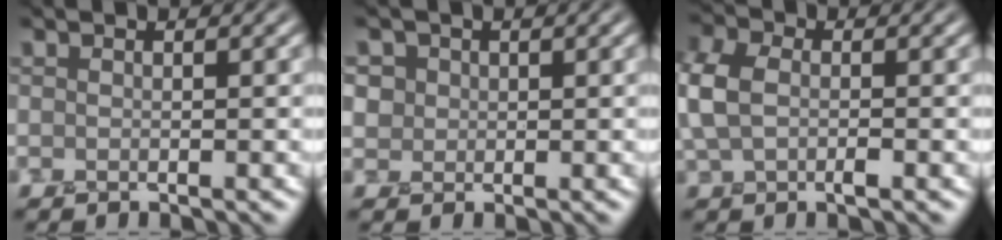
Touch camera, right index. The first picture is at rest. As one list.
[{"total": 1.9, "force": [0.7, 1.8, -0.2], "torque": [0.002, 0.013, 0.014]}, {"total": 3.5, "force": [0.0, 2.4, 2.5], "torque": [-0.067, 0.013, -0.007]}]